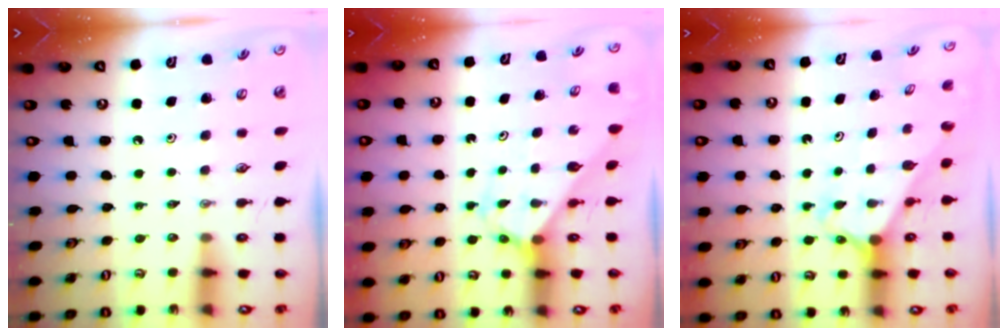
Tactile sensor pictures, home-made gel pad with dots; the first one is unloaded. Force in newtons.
{"total": 3.0, "press": 3.0, "slide": 0.2}
{"total": 2.3, "press": 2.3, "slide": 0.2}